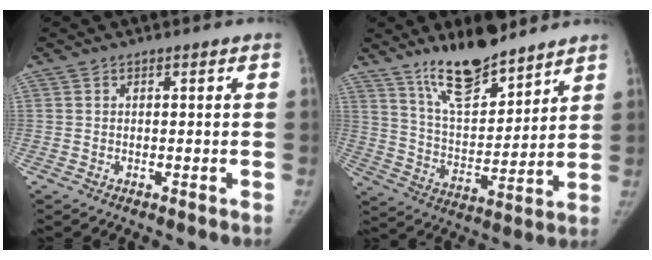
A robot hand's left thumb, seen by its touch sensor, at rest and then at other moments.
{"total": 15.1, "force": [11.7, 4.8, 8.3], "torque": [-0.107, -0.076, 0.211]}